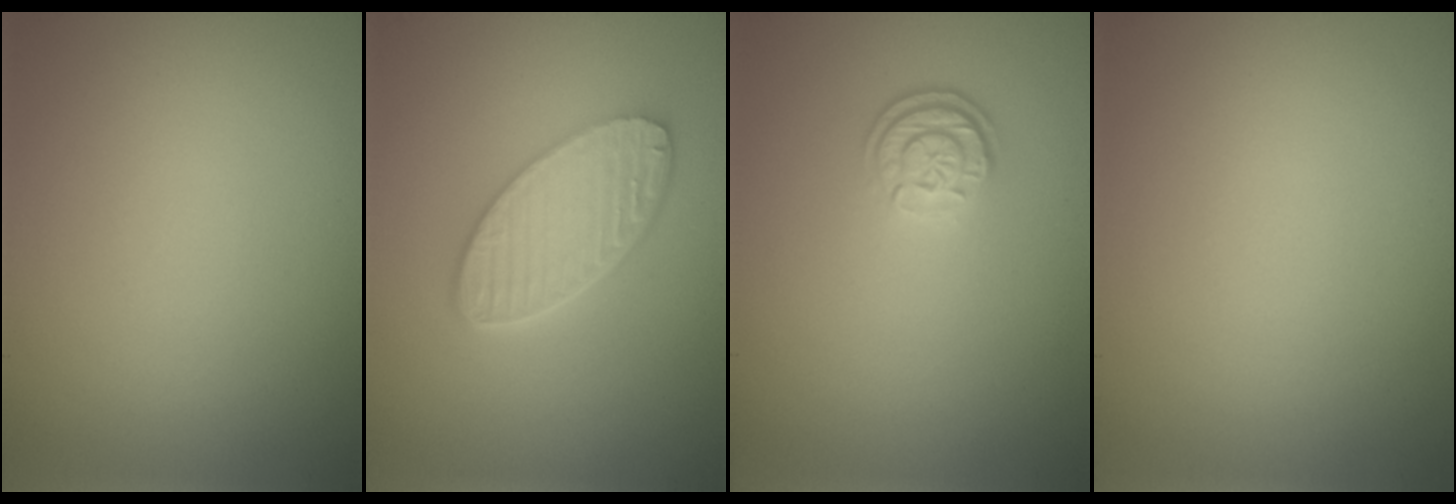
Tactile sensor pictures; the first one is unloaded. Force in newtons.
{"total": 5.8, "press": 4.6, "slide": 3.7}
{"total": 2.3, "press": 2.0, "slide": 1.3}
{"total": 0.0}